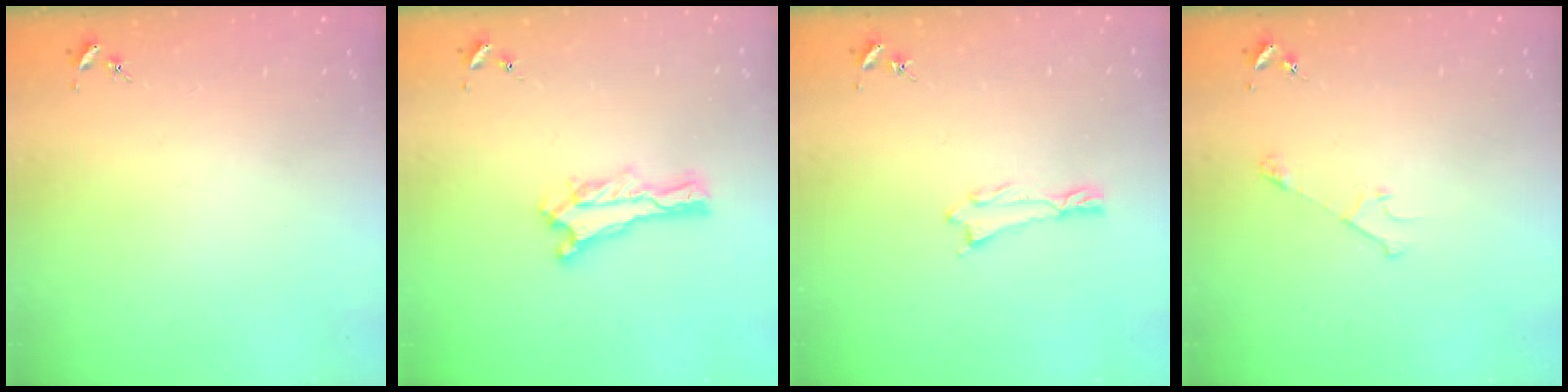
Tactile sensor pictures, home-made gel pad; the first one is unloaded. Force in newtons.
{"total": 0.0}
{"total": 0.0}
{"total": 2.9, "press": 2.9, "slide": 0.3}